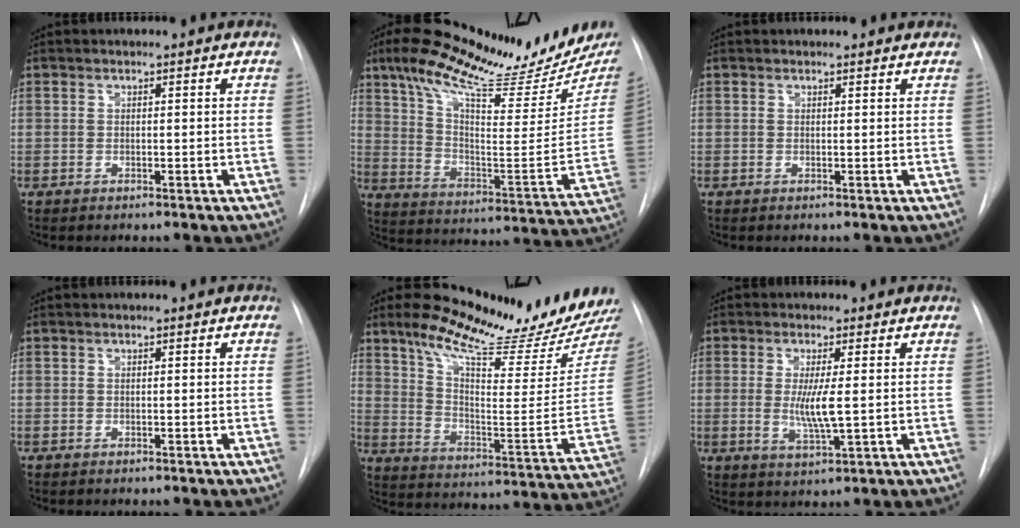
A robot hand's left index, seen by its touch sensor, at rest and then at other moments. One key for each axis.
{"total": 25.3, "fx": 20.3, "fy": 4.8, "fz": 14.3, "tx": -0.229, "ty": -0.029, "tz": 0.288}
{"total": 1.1, "fx": 1.0, "fy": 0.4, "fz": 0.0, "tx": -0.008, "ty": 0.001, "tz": 0.008}
{"total": 0.0}
{"total": 20.4, "fx": 18.0, "fy": 0.3, "fz": 9.6, "tx": -0.156, "ty": -0.080, "tz": 0.260}
{"total": 5.1, "fx": 0.0, "fy": 0.5, "fz": 5.0, "tx": -0.100, "ty": -0.014, "tz": 0.000}